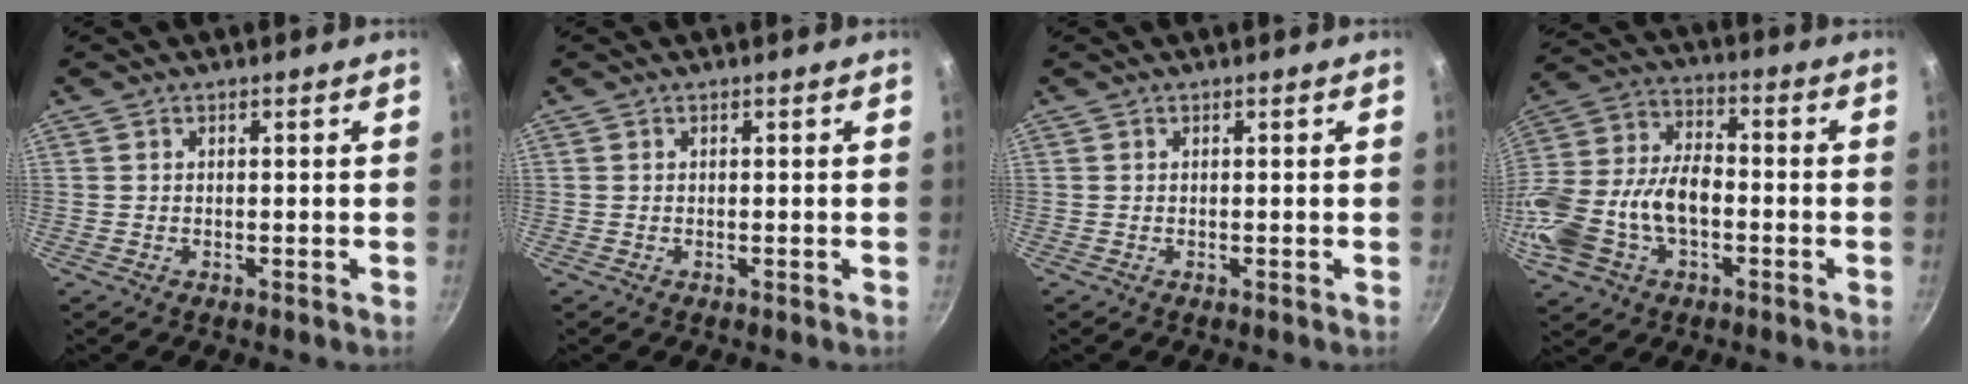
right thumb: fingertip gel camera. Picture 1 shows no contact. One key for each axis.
{"total": 0.0}
{"total": 0.0}
{"total": 19.0, "fx": -4.3, "fy": 12.1, "fz": 14.0, "tx": -0.280, "ty": 0.041, "tz": -0.081}